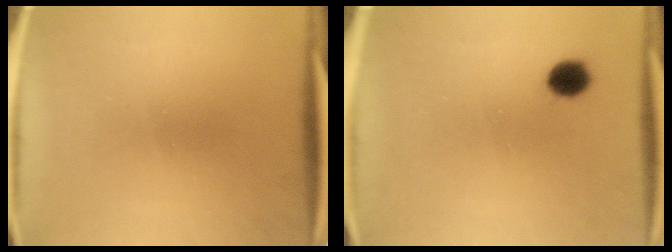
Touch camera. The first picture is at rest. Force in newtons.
{"total": 4.5}